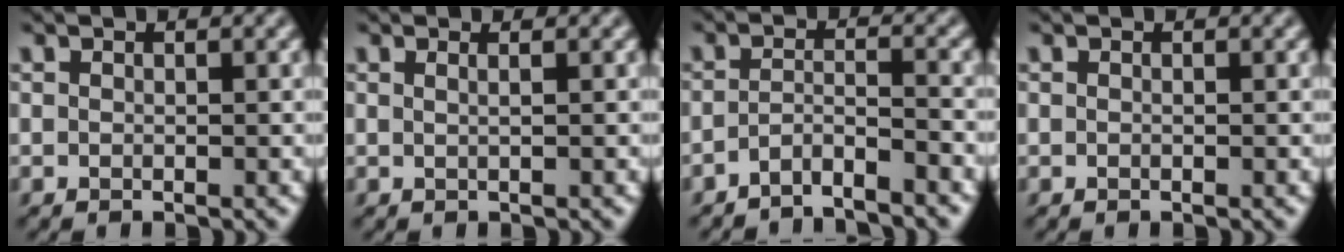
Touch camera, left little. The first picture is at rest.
{"total": 0.5, "force": [0.2, -0.1, 0.5], "torque": [-0.008, 0.003, 0.000]}
{"total": 2.5, "force": [-2.3, 0.0, 1.0], "torque": [-0.021, 0.004, -0.050]}
{"total": 0.0}